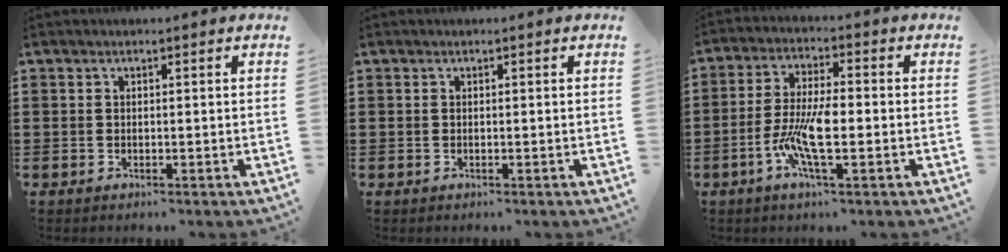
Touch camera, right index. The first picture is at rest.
{"total": 0.0}
{"total": 7.8, "force": [-2.3, 2.1, 7.2], "torque": [-0.160, -0.012, -0.049]}